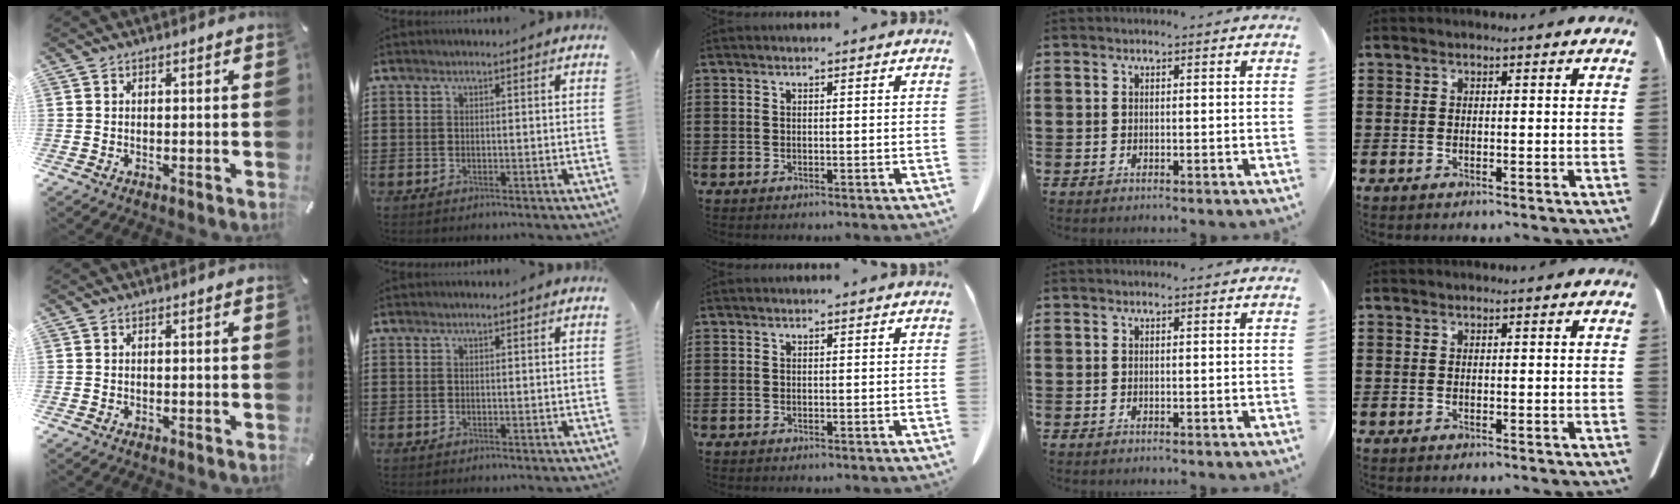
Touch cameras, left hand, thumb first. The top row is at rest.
{}